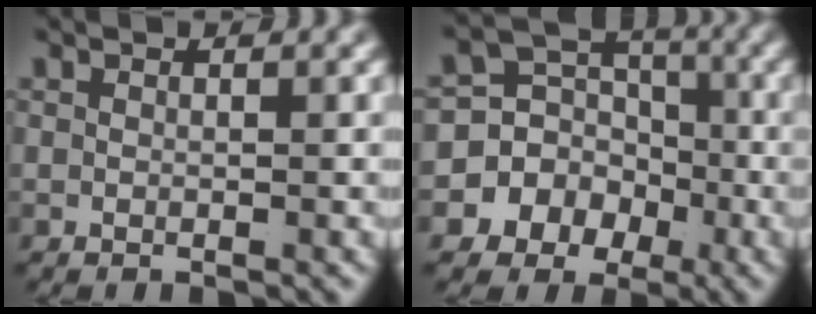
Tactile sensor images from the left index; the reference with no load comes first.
{"total": 12.9, "force": [-2.8, 11.5, 5.0], "torque": [-0.121, -0.047, -0.046]}